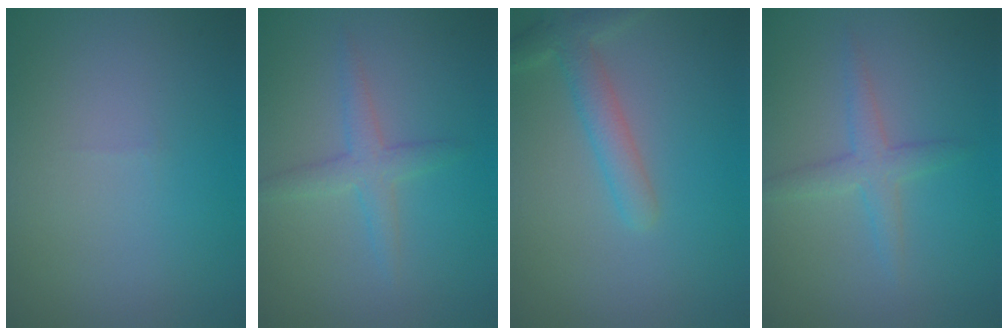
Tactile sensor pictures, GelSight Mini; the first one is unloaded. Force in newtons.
{"total": 2.3, "press": 2.3, "slide": 0.1}
{"total": 3.0, "press": 3.0, "slide": 0.2}
{"total": 2.3, "press": 2.3, "slide": 0.1}